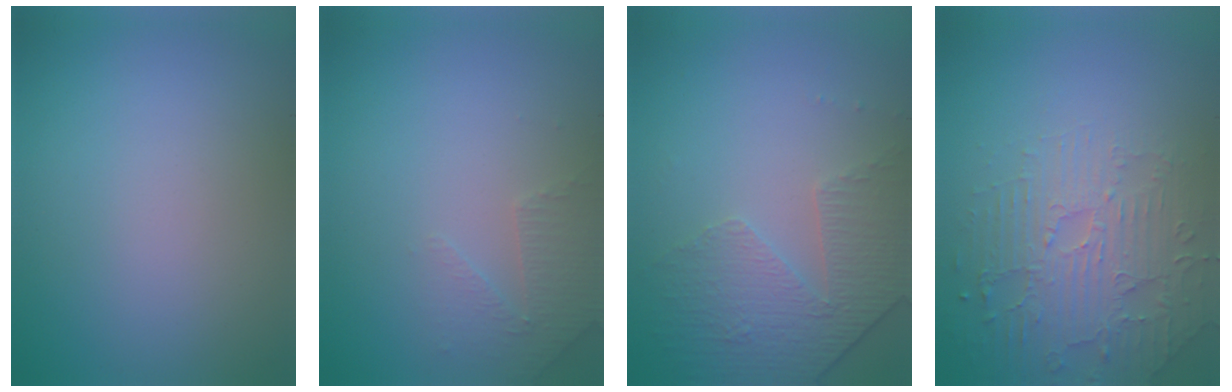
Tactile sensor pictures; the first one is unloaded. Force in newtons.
{"total": 1.9, "press": 1.8, "slide": 0.5}
{"total": 4.7, "press": 3.2, "slide": 3.4}
{"total": 4.7, "press": 4.0, "slide": 2.5}